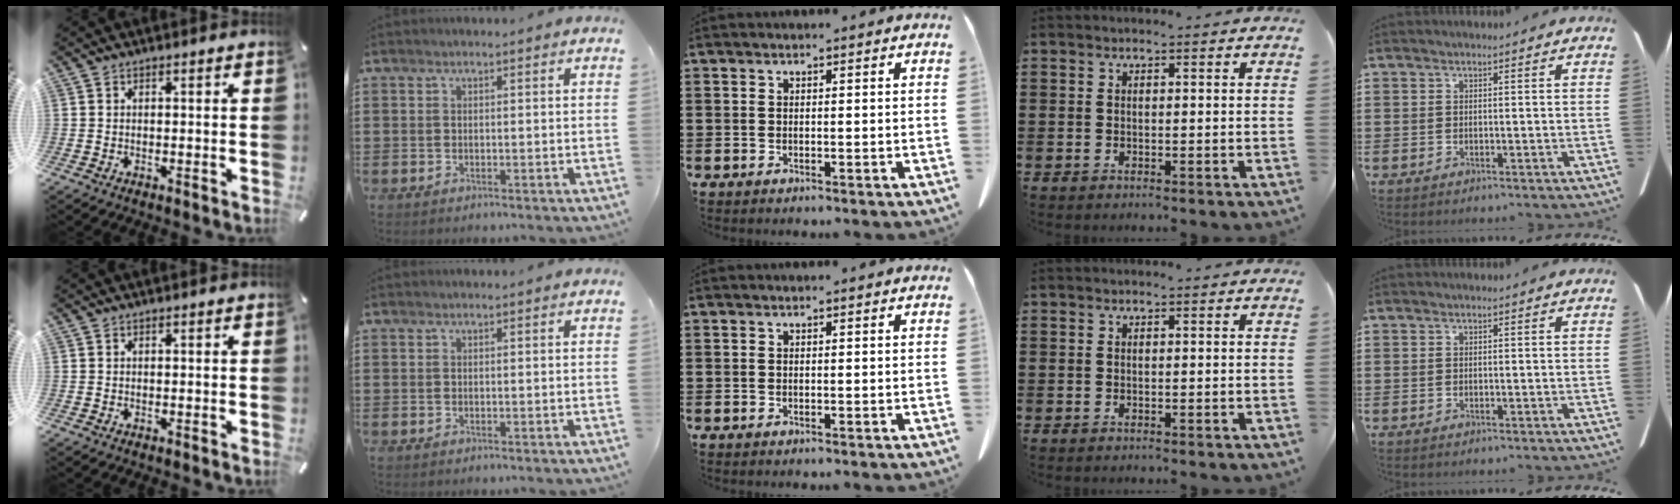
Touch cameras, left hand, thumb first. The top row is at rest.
{}